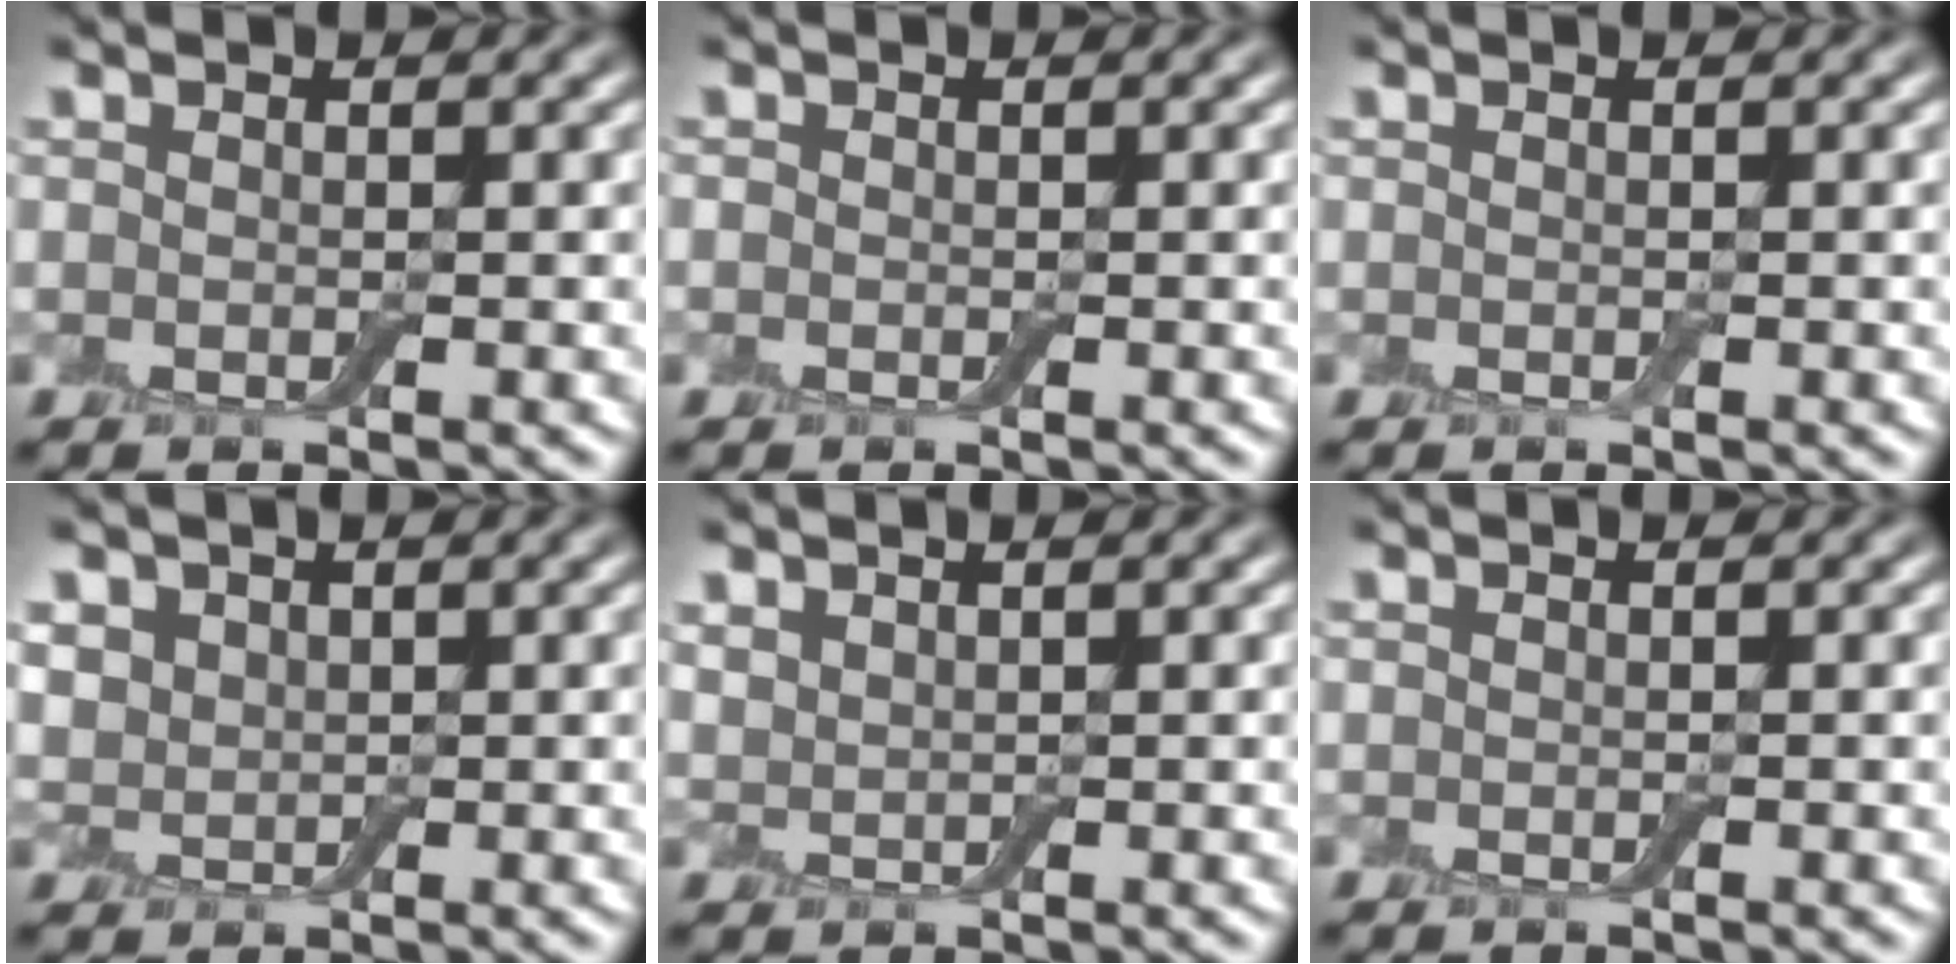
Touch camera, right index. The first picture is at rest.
{"total": 0.0}
{"total": 0.0}
{"total": 2.3, "force": [1.0, 1.9, 0.9], "torque": [-0.023, -0.002, 0.016]}
{"total": 1.2, "force": [0.9, 0.7, 0.3], "torque": [-0.012, 0.000, 0.023]}
{"total": 0.0}